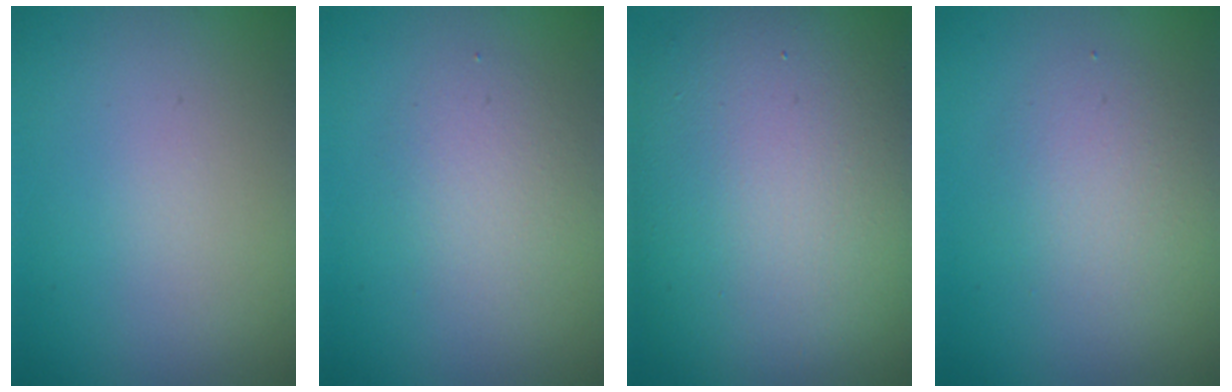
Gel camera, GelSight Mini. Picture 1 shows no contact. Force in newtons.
{"total": 2.3, "press": 2.3, "slide": 0.2}
{"total": 16.1, "press": 16.1, "slide": 0.9}
{"total": 2.6, "press": 2.6, "slide": 0.3}